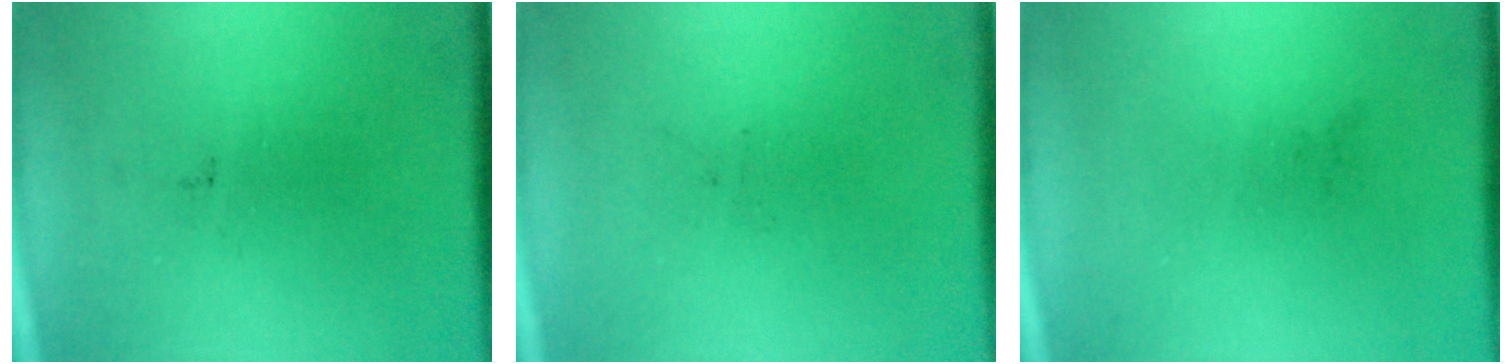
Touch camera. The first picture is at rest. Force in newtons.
{"total": 0.0}
{"total": 0.0}